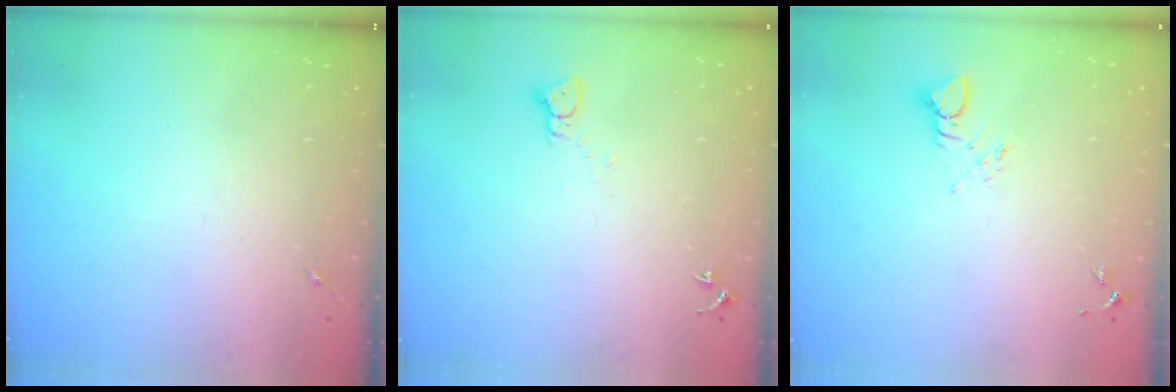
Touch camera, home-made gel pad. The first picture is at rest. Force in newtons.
{"total": 2.2, "press": 2.2, "slide": 0.2}
{"total": 3.8, "press": 3.7, "slide": 0.4}